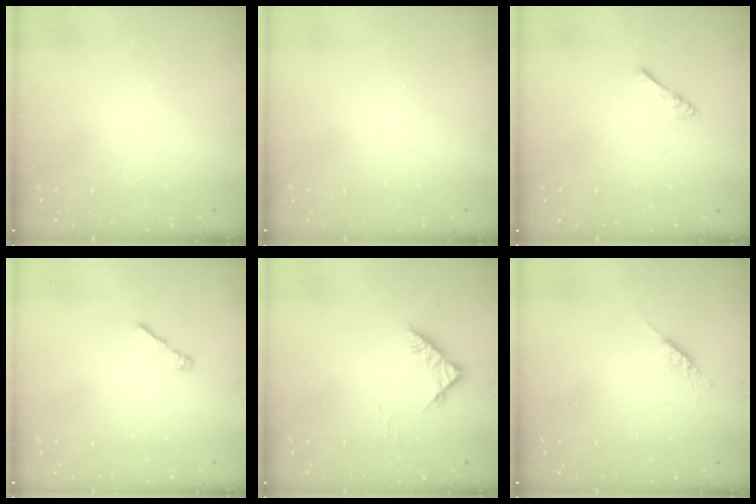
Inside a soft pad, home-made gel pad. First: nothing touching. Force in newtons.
{"total": 0.0}
{"total": 2.4, "press": 2.4, "slide": 0.5}
{"total": 2.2, "press": 2.1, "slide": 0.6}
{"total": 5.3, "press": 5.3, "slide": 0.2}
{"total": 4.7, "press": 4.6, "slide": 0.5}